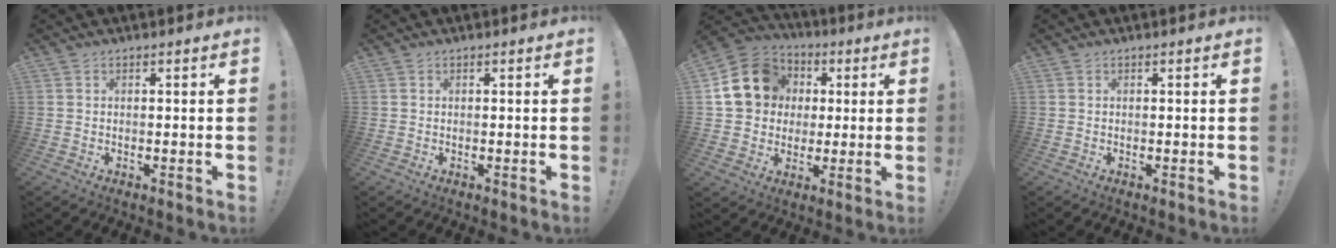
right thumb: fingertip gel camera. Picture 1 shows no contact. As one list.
[{"total": 0.0}, {"total": 15.6, "force": [3.3, 13.5, 7.1], "torque": [-0.100, 0.003, 0.074]}, {"total": 0.0}]